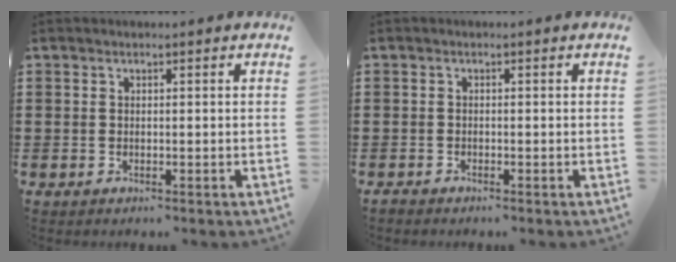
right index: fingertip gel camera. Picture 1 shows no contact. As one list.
[{"total": 0.7, "force": [-0.7, 0.1, 0.0], "torque": [-0.001, 0.000, -0.015]}]